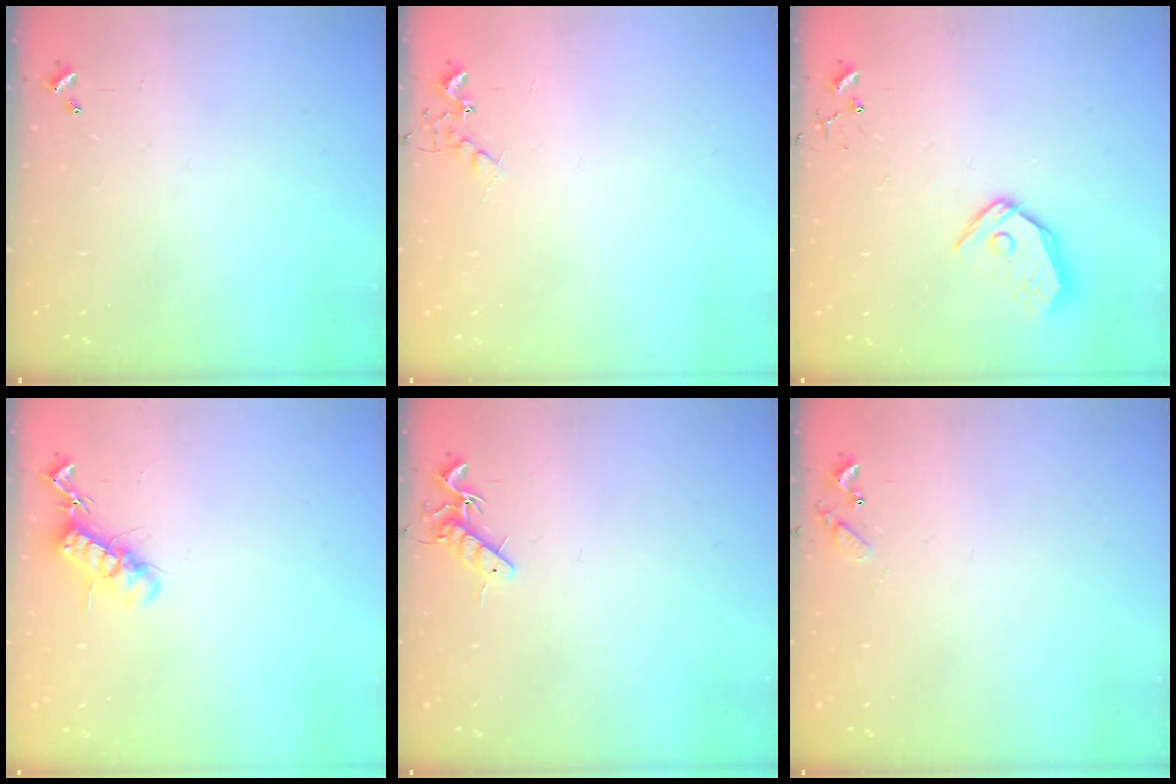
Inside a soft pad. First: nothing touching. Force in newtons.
{"total": 4.8, "press": 4.7, "slide": 0.8}
{"total": 11.1, "press": 11.0, "slide": 1.7}
{"total": 12.5, "press": 12.5, "slide": 0.6}
{"total": 7.6, "press": 7.5, "slide": 0.8}
{"total": 5.5, "press": 5.5, "slide": 0.4}